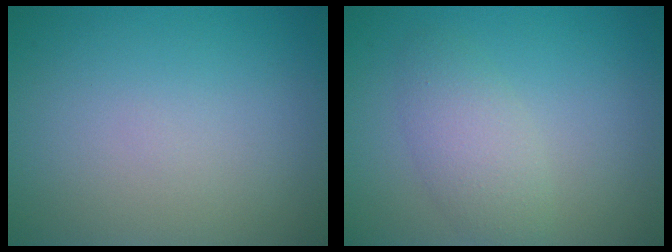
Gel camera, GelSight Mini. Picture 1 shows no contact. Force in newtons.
{"total": 2.9, "press": 2.9, "slide": 0.2}